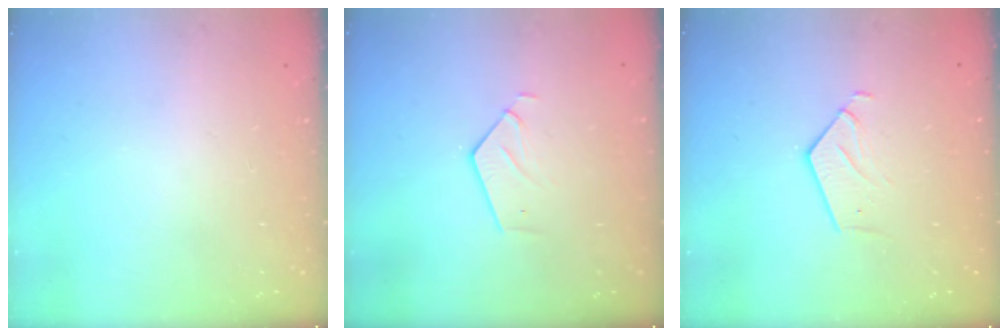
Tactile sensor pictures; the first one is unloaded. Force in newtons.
{"total": 3.5, "press": 3.5, "slide": 0.3}
{"total": 3.0, "press": 3.0, "slide": 0.2}